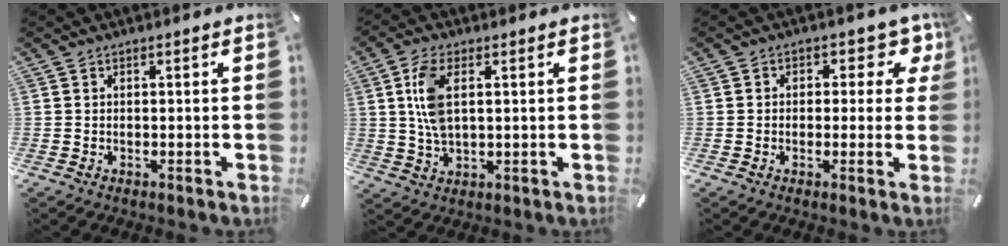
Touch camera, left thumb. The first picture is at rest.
{"total": 7.3, "force": [1.6, 3.5, 6.3], "torque": [-0.149, 0.001, 0.022]}
{"total": 5.7, "force": [1.3, 4.4, 3.4], "torque": [-0.036, -0.004, 0.016]}